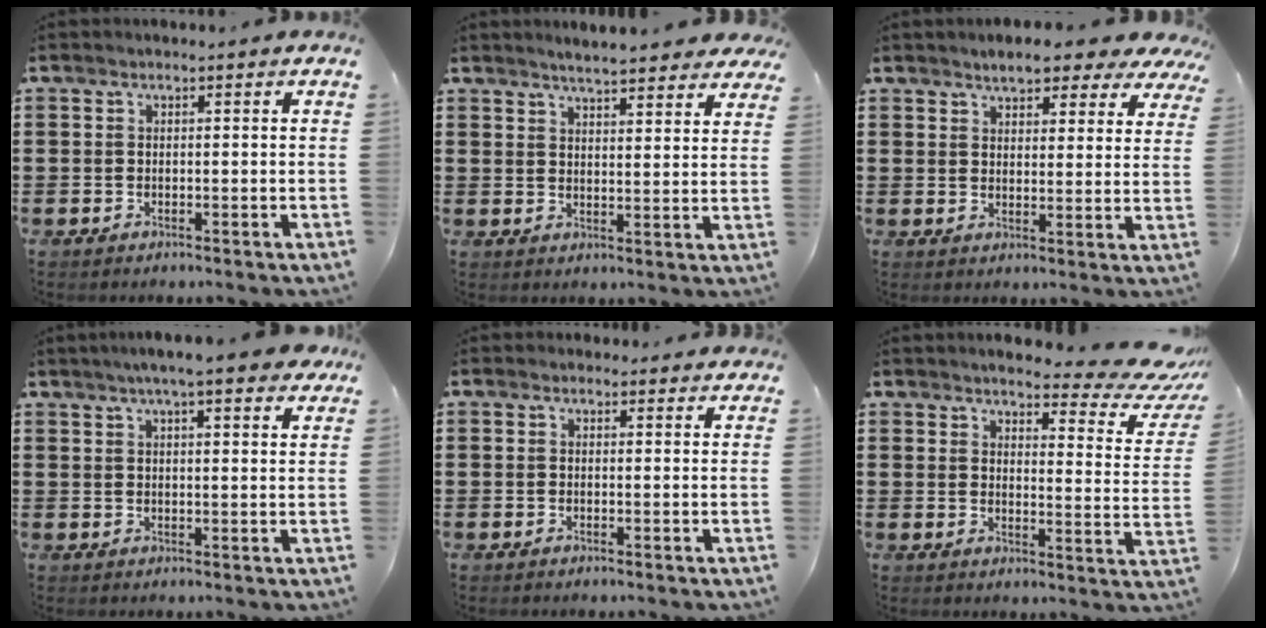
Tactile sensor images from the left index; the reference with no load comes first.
{"total": 4.5, "force": [4.3, 0.1, 1.2], "torque": [-0.037, -0.014, 0.079]}
{"total": 5.1, "force": [4.6, 1.2, 1.8], "torque": [-0.043, -0.012, 0.081]}
{"total": 5.4, "force": [4.3, 0.5, 3.2], "torque": [-0.067, -0.002, 0.074]}
{"total": 1.3, "force": [1.0, 0.7, 0.0], "torque": [-0.004, 0.006, 0.020]}
{"total": 5.3, "force": [4.6, 0.9, 2.6], "torque": [-0.049, -0.036, 0.071]}